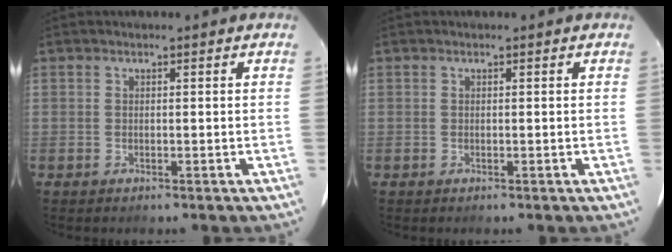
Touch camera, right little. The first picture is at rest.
{"total": 0.0}